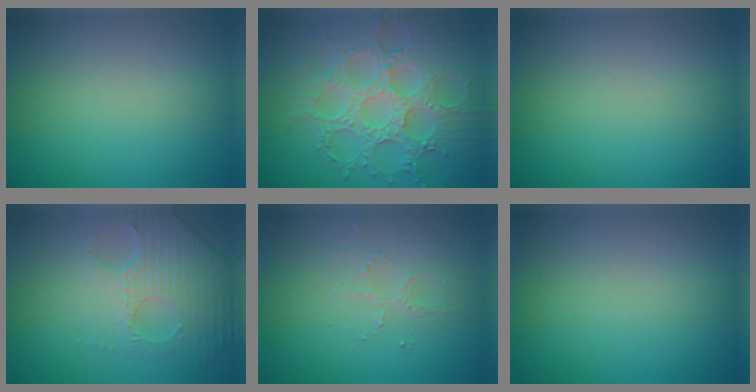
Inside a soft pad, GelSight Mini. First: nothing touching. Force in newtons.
{"total": 8.3, "press": 6.5, "slide": 5.1}
{"total": 0.0}
{"total": 3.9, "press": 3.8, "slide": 0.8}
{"total": 1.6, "press": 1.0, "slide": 1.3}
{"total": 0.0}